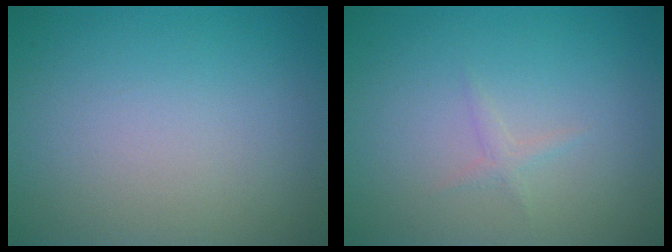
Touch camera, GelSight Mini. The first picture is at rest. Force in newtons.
{"total": 0.7, "press": 0.7, "slide": 0.0}